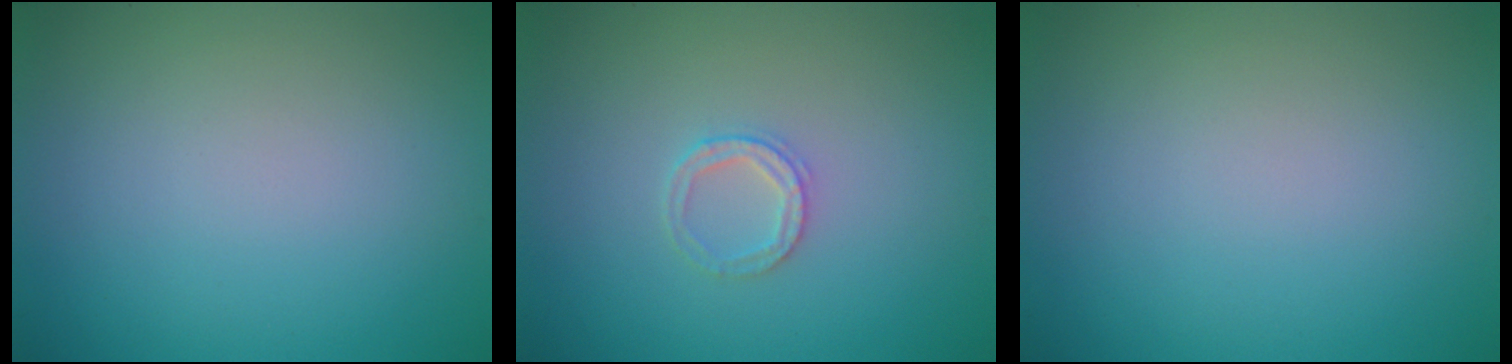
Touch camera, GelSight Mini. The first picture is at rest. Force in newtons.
{"total": 1.6, "press": 1.6, "slide": 0.2}
{"total": 0.0}